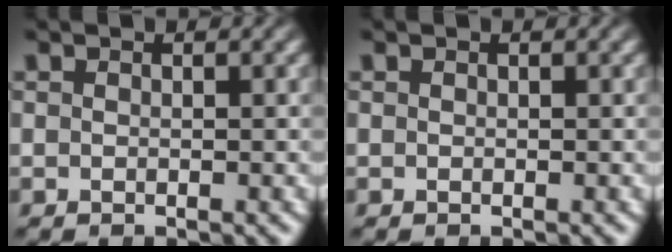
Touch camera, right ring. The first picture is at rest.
{"total": 0.0}